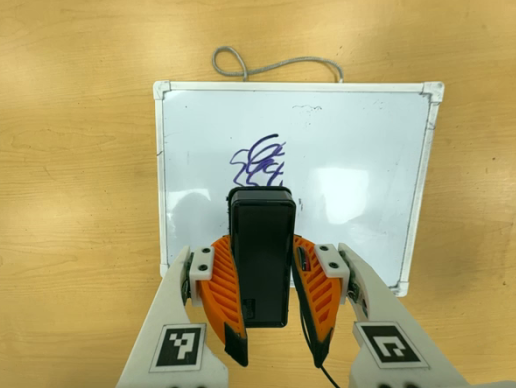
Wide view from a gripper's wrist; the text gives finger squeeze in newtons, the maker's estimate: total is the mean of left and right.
{"total": 9.1, "left": 7.0, "right": 11.2}